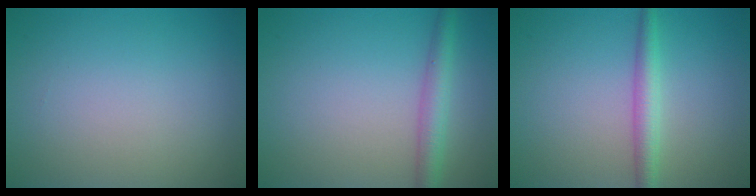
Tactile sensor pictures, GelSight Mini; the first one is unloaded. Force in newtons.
{"total": 2.9, "press": 2.9, "slide": 0.1}
{"total": 2.5, "press": 2.5, "slide": 0.1}